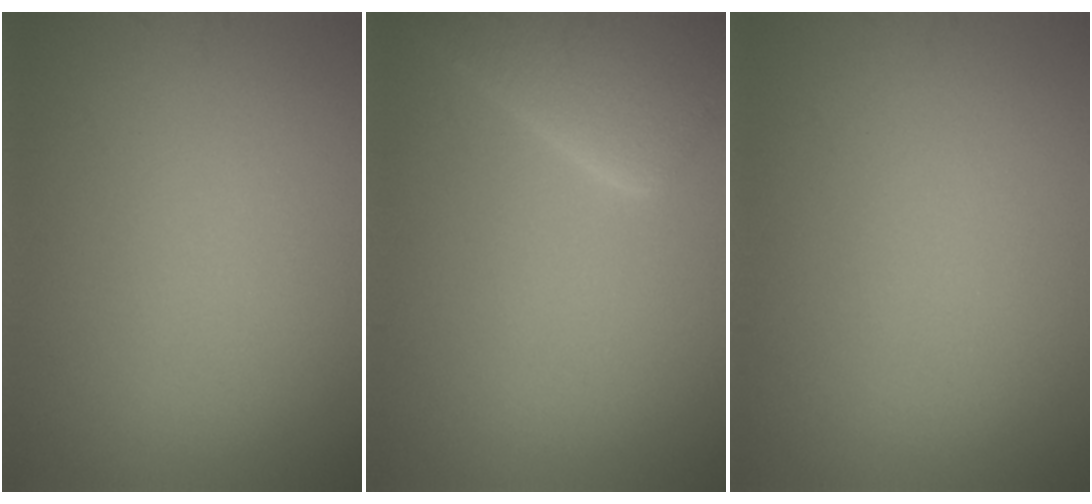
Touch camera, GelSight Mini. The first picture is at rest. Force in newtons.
{"total": 5.3, "press": 5.3, "slide": 0.4}
{"total": 0.0}